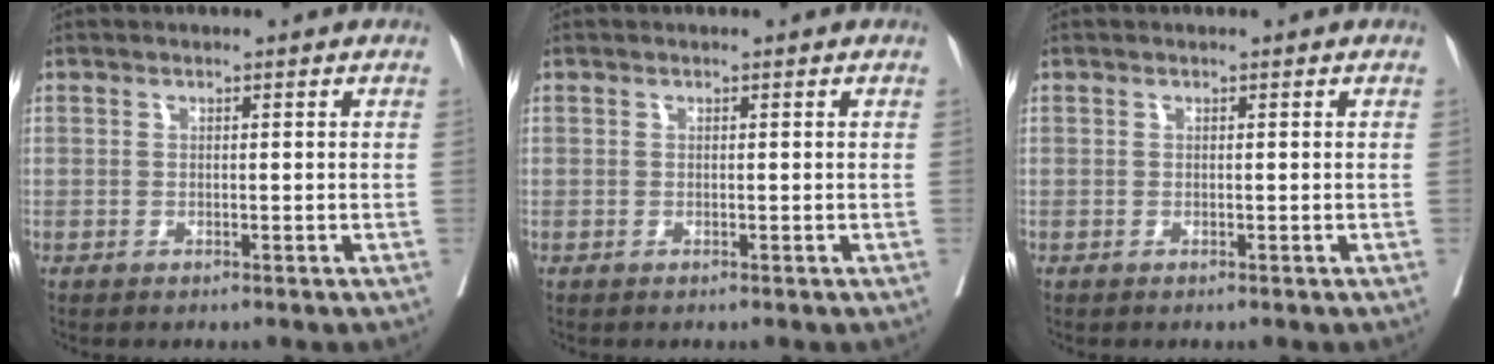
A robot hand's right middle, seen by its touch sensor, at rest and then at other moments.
{"total": 0.0}
{"total": 0.0}